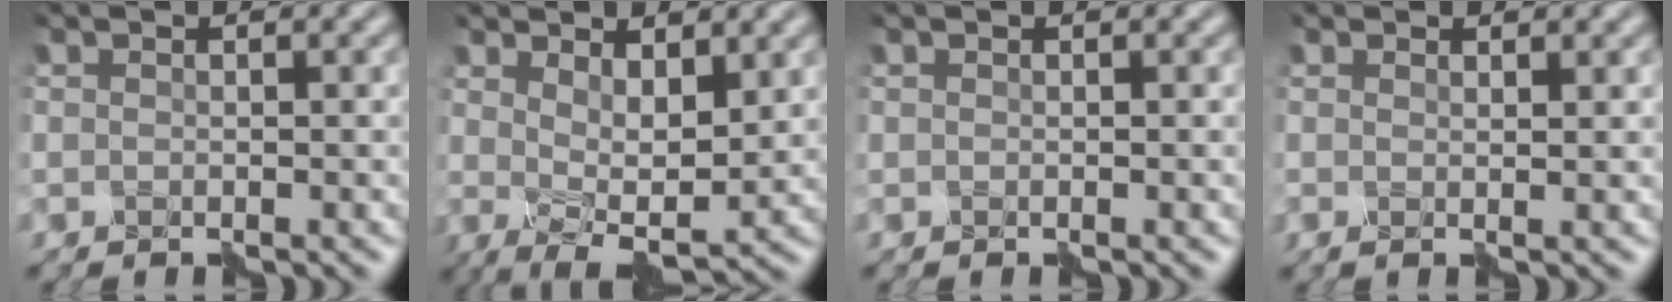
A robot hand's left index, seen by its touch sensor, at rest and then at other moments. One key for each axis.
{"total": 4.0, "fx": 2.0, "fy": 1.5, "fz": 3.1, "tx": -0.057, "ty": -0.014, "tz": 0.040}
{"total": 0.0}
{"total": 0.9, "fx": 0.9, "fy": 0.0, "fz": 0.3, "tx": -0.004, "ty": -0.005, "tz": 0.006}